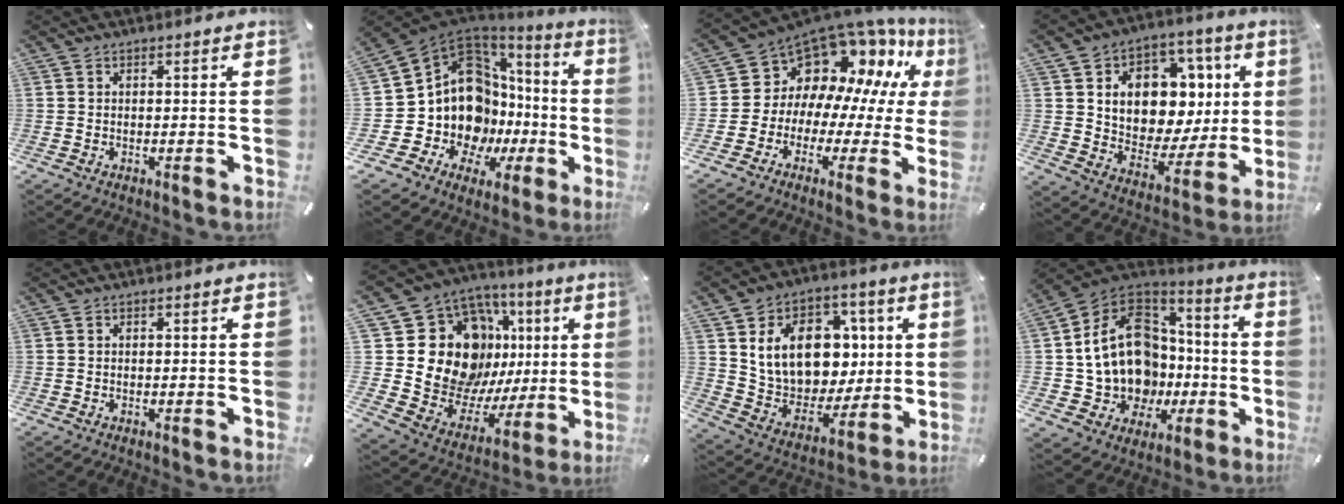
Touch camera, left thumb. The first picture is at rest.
{"total": 16.1, "force": [0.6, 12.9, 9.5], "torque": [-0.194, -0.064, 0.035]}
{"total": 12.7, "force": [8.4, 9.0, 3.0], "torque": [-0.064, -0.090, 0.159]}
{"total": 13.9, "force": [4.1, 10.8, 7.8], "torque": [-0.106, -0.039, 0.080]}
{"total": 0.0}
{"total": 24.0, "force": [6.9, 17.4, 15.1], "torque": [-0.256, -0.061, 0.155]}
{"total": 17.8, "force": [4.5, 13.7, 10.3], "torque": [-0.199, -0.013, 0.091]}
{"total": 18.8, "force": [-1.4, 16.3, 9.2], "torque": [-0.205, -0.013, -0.006]}